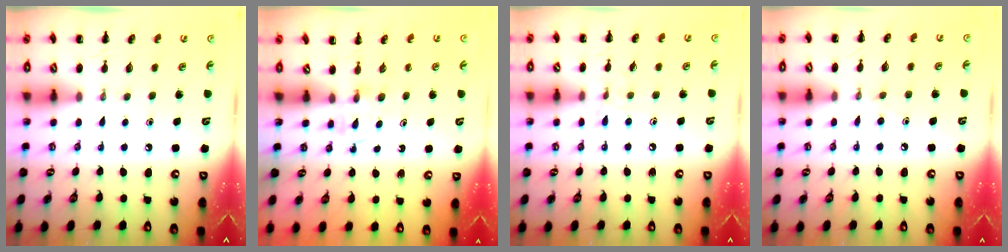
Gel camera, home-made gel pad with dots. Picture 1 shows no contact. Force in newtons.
{"total": 2.4, "press": 2.1, "slide": 1.1}
{"total": 5.4, "press": 5.2, "slide": 1.6}
{"total": 3.6, "press": 3.4, "slide": 1.1}